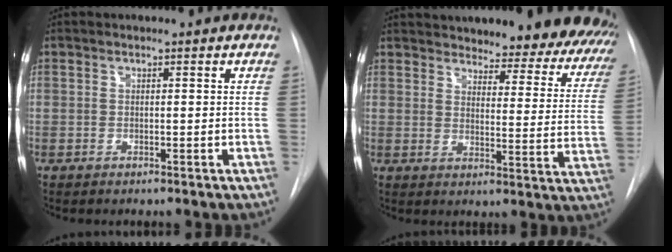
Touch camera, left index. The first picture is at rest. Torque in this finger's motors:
{"motor_torque": [0.48, -0.55, 0.37, 0.12]}